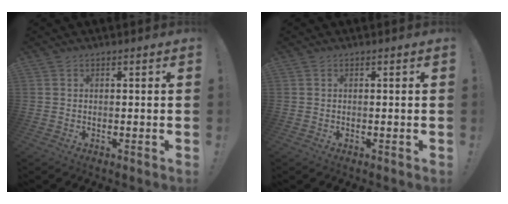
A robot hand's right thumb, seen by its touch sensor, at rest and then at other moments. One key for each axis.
{"total": 0.0}